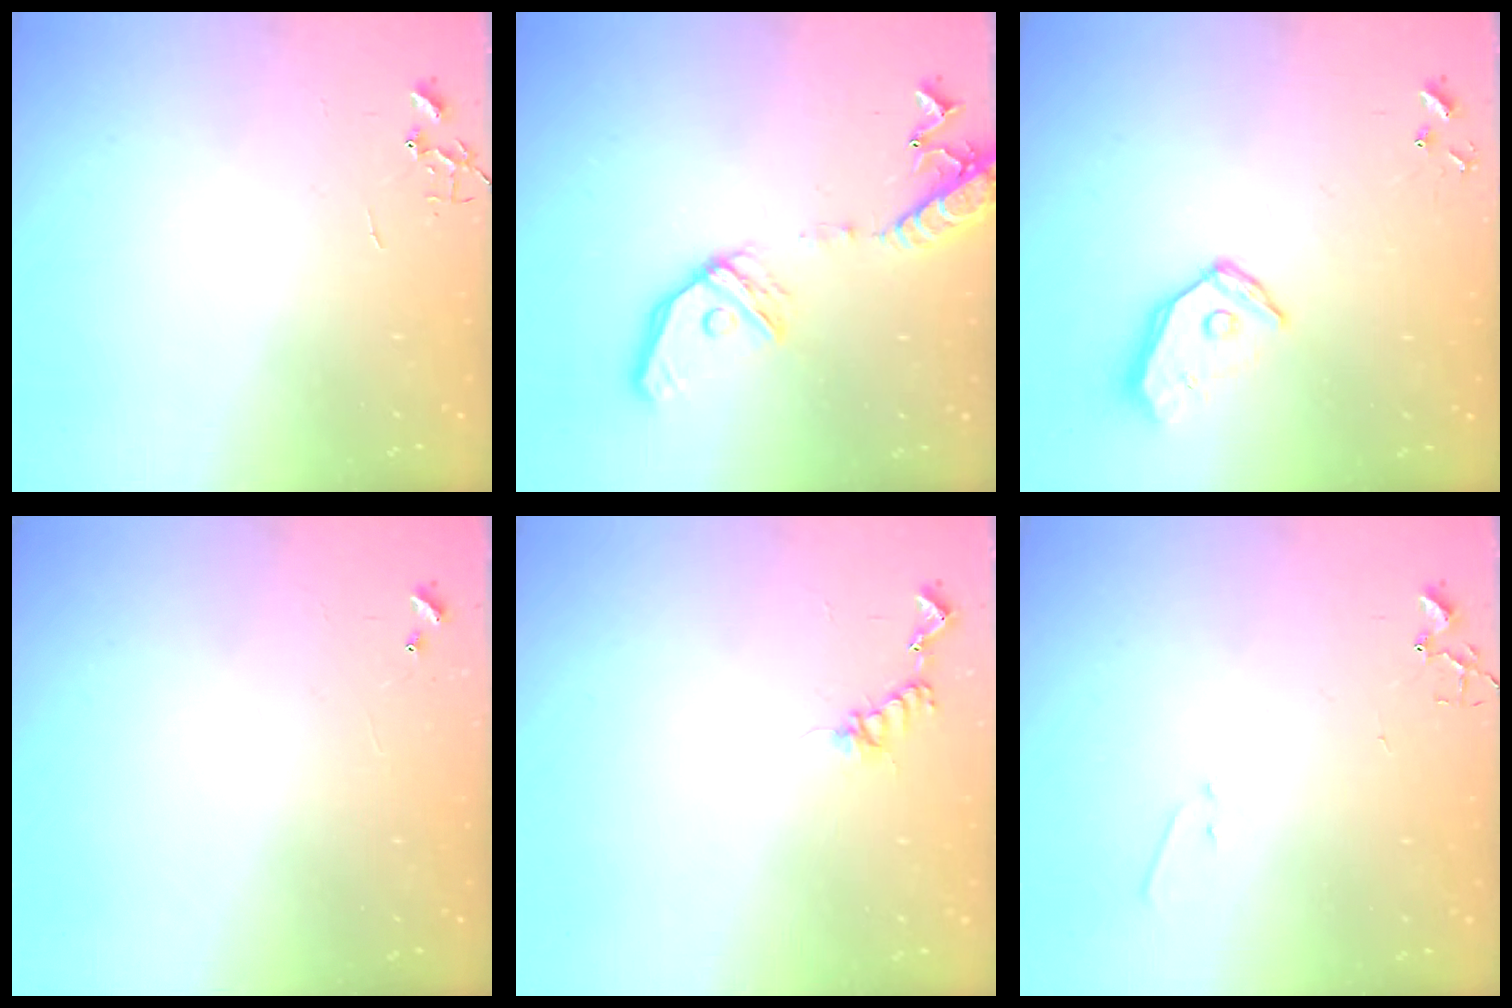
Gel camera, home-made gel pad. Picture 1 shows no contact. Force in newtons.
{"total": 16.3, "press": 16.0, "slide": 3.2}
{"total": 12.3, "press": 12.1, "slide": 1.9}
{"total": 4.1, "press": 4.1, "slide": 0.5}
{"total": 8.7, "press": 8.6, "slide": 0.7}
{"total": 5.7, "press": 5.7, "slide": 0.7}